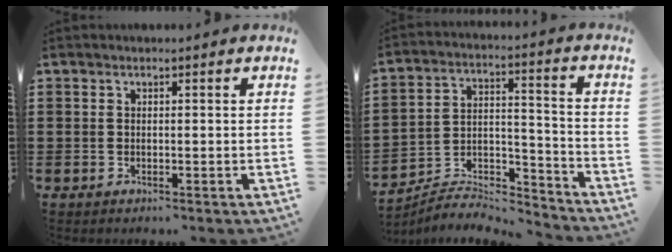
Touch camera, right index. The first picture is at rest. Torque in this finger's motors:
{"motor_torque": [0.02, -0.62, -0.05, -0.12]}